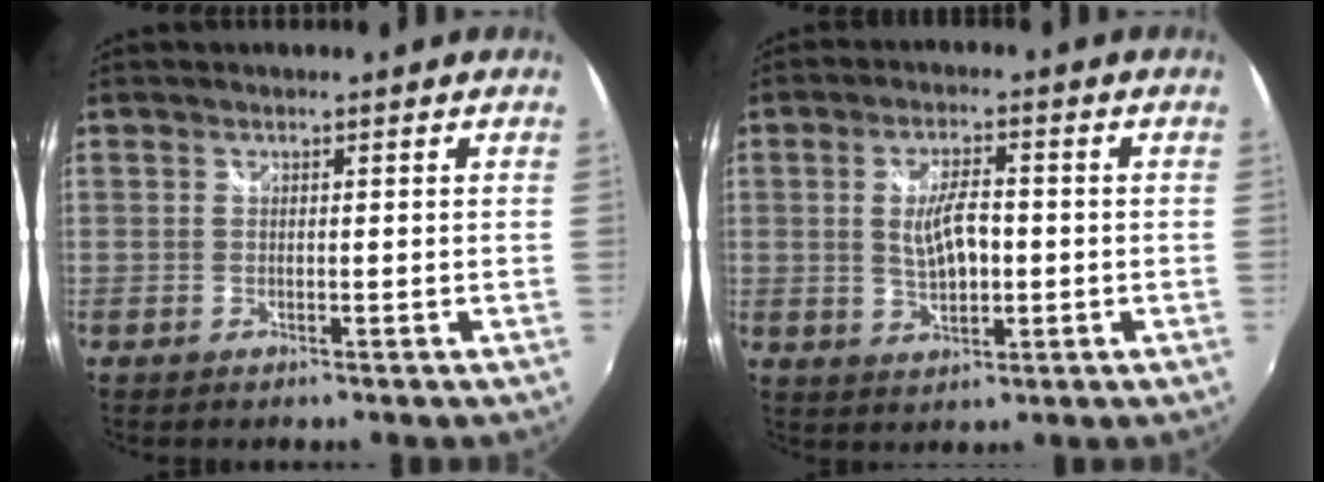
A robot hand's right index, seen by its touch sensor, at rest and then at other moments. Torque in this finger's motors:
{"motor_torque": [1.35, 0.79, 0.18, 0.05]}